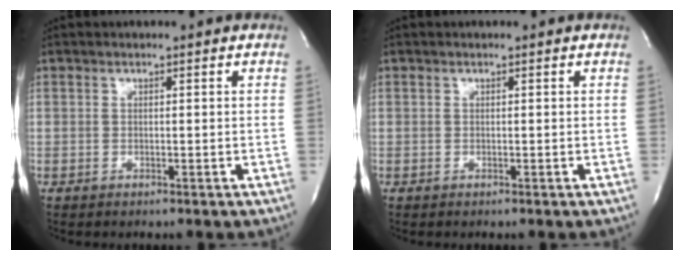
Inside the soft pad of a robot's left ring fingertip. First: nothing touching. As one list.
[{"total": 0.0}]